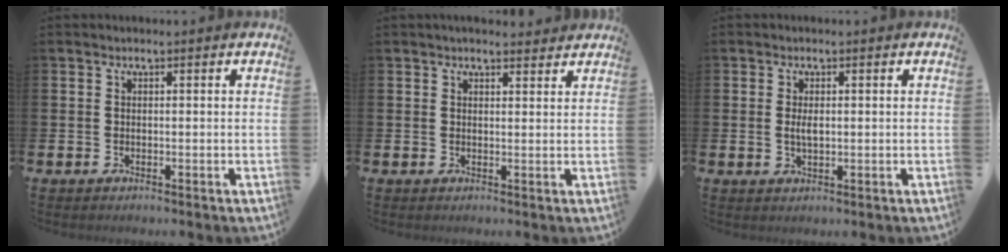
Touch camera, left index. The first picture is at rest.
{"total": 2.2, "force": [2.2, 0.5, 0.2], "torque": [0.000, -0.010, 0.038]}
{"total": 2.0, "force": [0.2, 0.9, 1.8], "torque": [-0.032, 0.002, 0.000]}